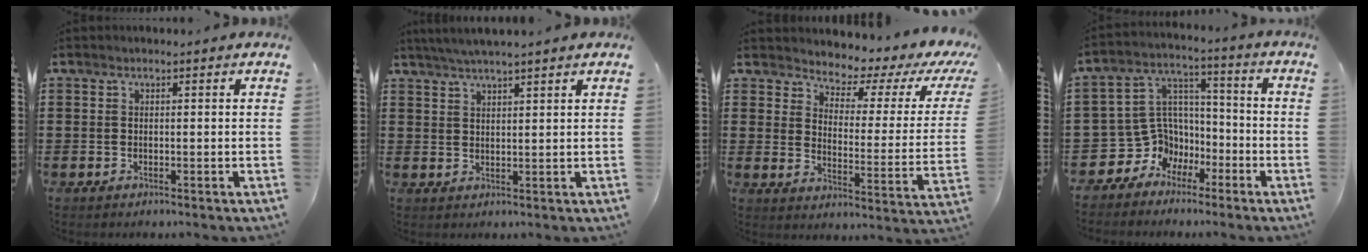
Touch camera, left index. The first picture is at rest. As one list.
[{"total": 3.0, "force": [2.6, -0.5, 1.4], "torque": [-0.032, -0.002, 0.048]}, {"total": 2.9, "force": [2.6, 0.8, 1.0], "torque": [-0.038, -0.031, 0.033]}, {"total": 7.4, "force": [-3.0, 6.7, 1.2], "torque": [-0.062, -0.006, -0.055]}]